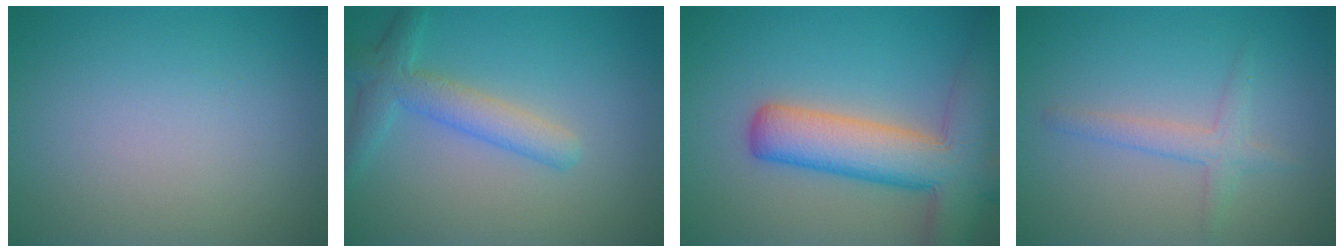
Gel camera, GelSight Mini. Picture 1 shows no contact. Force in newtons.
{"total": 3.7, "press": 3.7, "slide": 0.1}
{"total": 9.4, "press": 9.4, "slide": 0.6}
{"total": 2.0, "press": 2.0, "slide": 0.1}